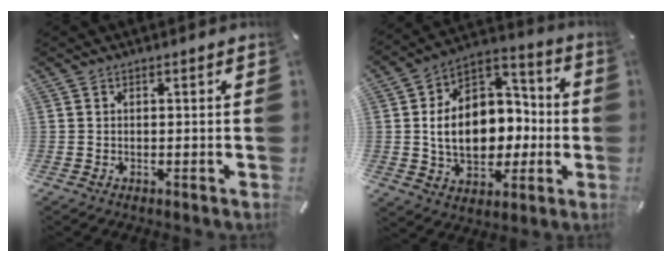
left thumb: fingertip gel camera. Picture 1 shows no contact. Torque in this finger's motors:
{"motor_torque": [0.37, 1.25, 2.00, -0.50, 0.48]}